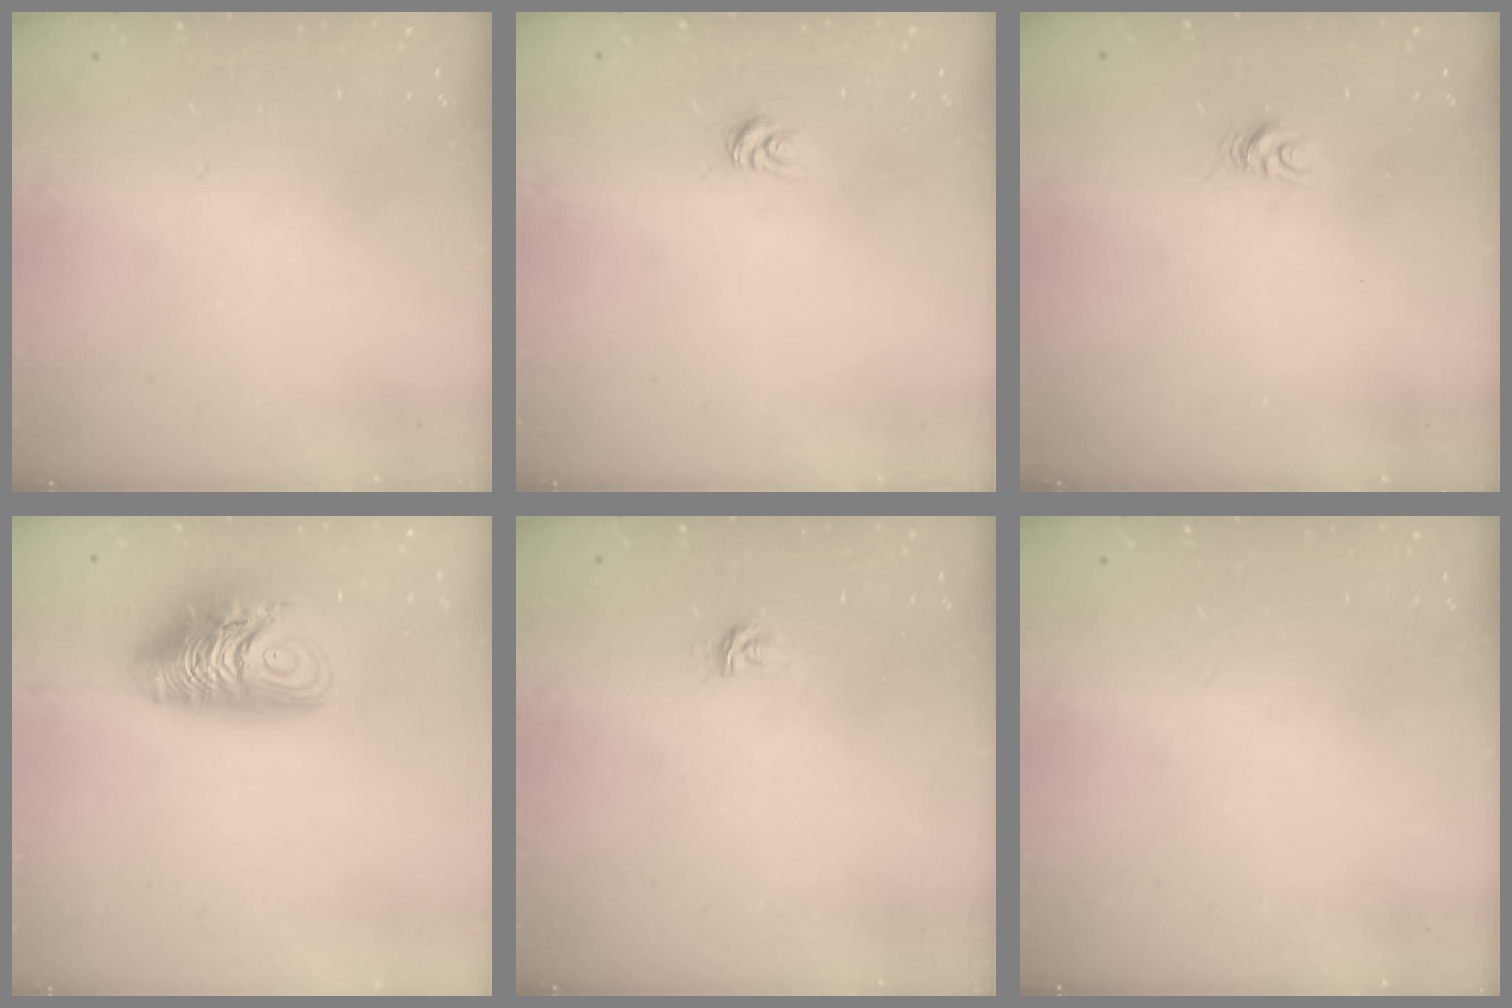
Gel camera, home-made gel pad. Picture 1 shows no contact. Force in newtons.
{"total": 4.1, "press": 4.1, "slide": 0.2}
{"total": 4.6, "press": 4.6, "slide": 0.3}
{"total": 13.9, "press": 13.9, "slide": 1.2}
{"total": 2.9, "press": 2.9, "slide": 0.4}
{"total": 0.0}